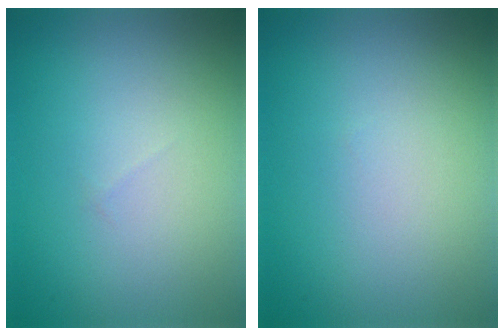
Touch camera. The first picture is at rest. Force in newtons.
{"total": 0.0}